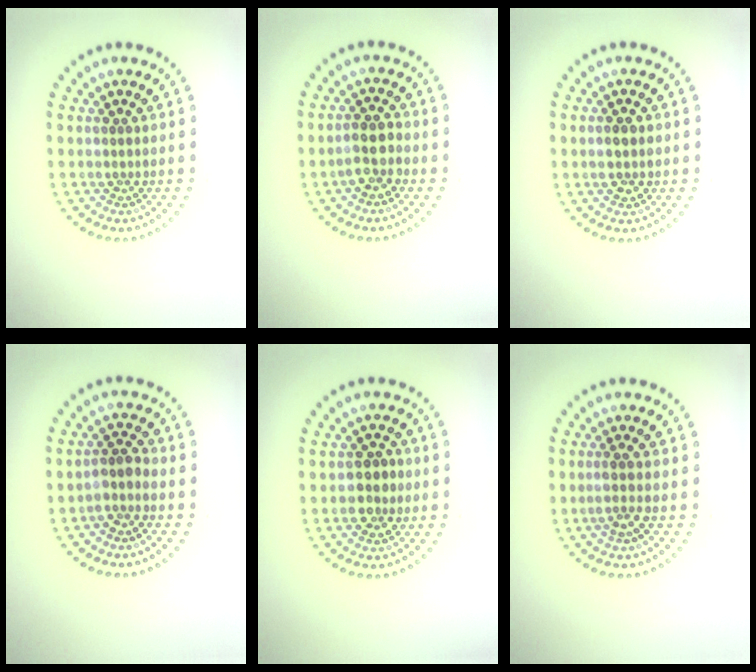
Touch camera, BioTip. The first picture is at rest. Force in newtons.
{"total": 2.7, "press": 2.5, "slide": 1.0}
{"total": 1.9, "press": 1.9, "slide": 0.0}
{"total": 1.8, "press": 1.5, "slide": 0.9}
{"total": 2.7, "press": 2.7, "slide": 0.4}
{"total": 1.6, "press": 1.2, "slide": 1.0}